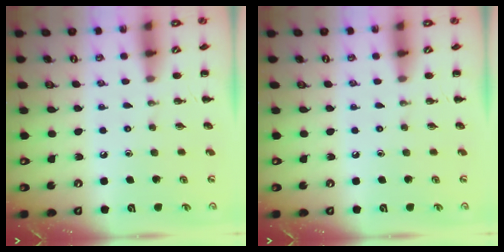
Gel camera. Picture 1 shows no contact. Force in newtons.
{"total": 0.0}